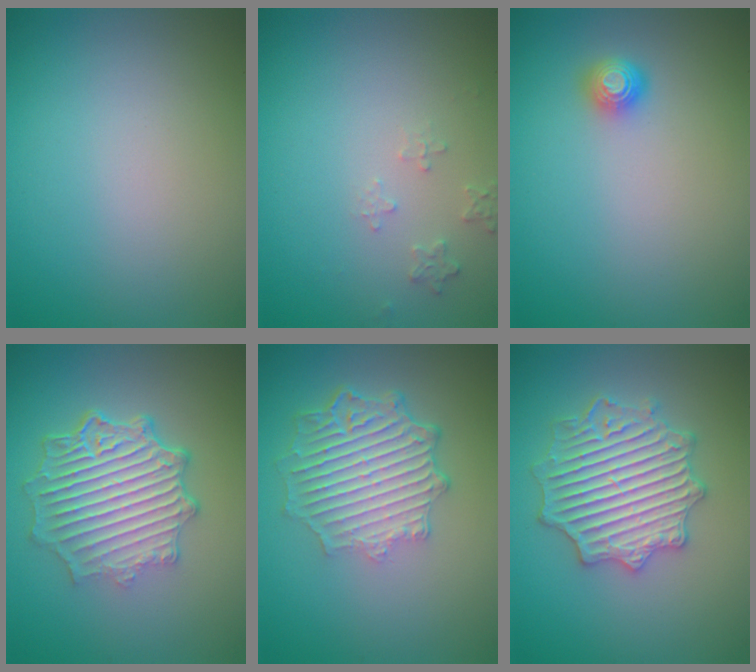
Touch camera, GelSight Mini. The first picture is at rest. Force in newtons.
{"total": 1.3, "press": 1.3, "slide": 0.2}
{"total": 1.6, "press": 1.4, "slide": 0.6}
{"total": 7.0, "press": 5.2, "slide": 4.6}
{"total": 6.3, "press": 4.7, "slide": 4.2}
{"total": 5.2, "press": 5.1, "slide": 0.9}